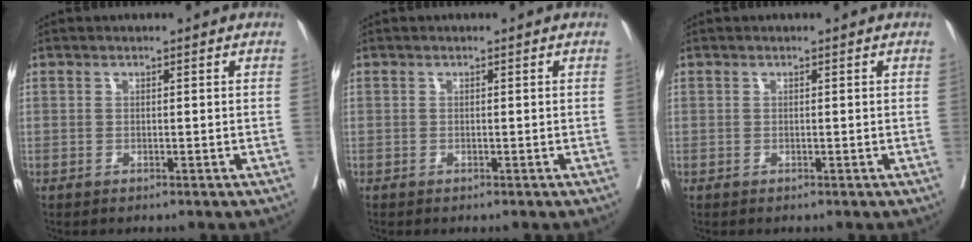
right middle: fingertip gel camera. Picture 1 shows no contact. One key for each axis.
{"total": 0.0}
{"total": 0.0}